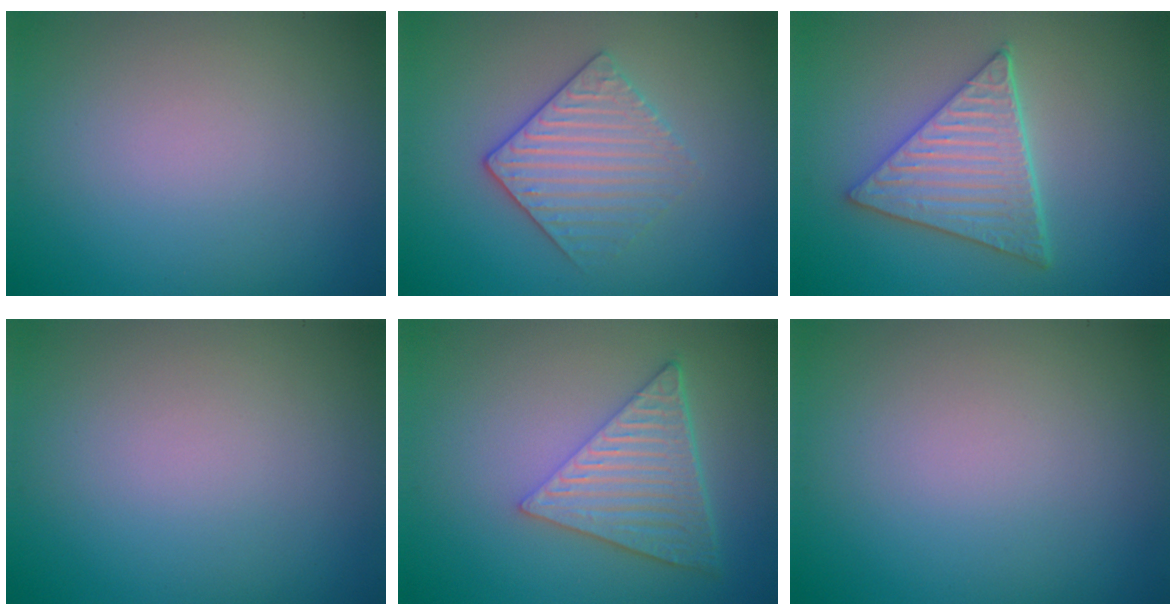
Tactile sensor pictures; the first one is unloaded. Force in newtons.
{"total": 3.4, "press": 3.2, "slide": 1.3}
{"total": 5.6, "press": 4.5, "slide": 3.4}
{"total": 0.0}
{"total": 6.5, "press": 4.5, "slide": 4.7}
{"total": 0.0}